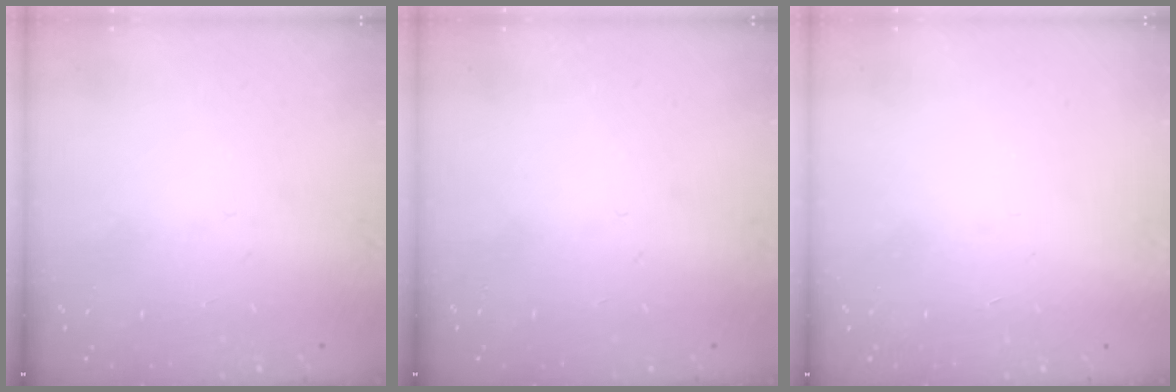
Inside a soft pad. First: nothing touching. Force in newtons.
{"total": 0.0}
{"total": 1.7, "press": 1.7, "slide": 0.1}